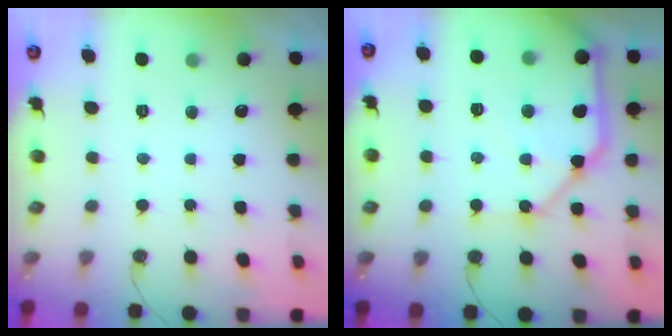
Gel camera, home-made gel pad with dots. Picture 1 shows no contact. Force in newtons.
{"total": 15.9, "press": 15.7, "slide": 2.1}